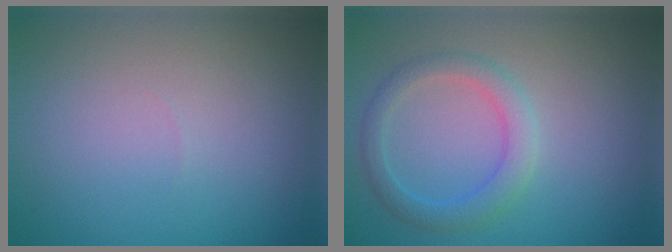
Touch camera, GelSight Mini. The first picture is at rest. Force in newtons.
{"total": 2.8, "press": 2.8, "slide": 0.1}